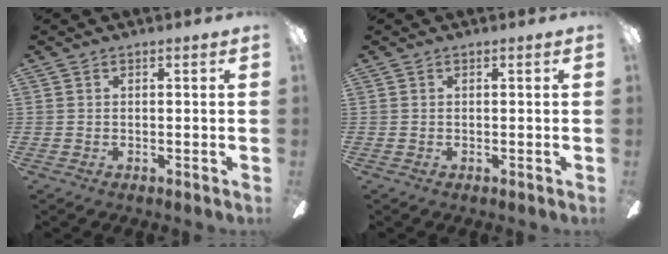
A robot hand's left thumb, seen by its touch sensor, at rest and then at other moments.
{"total": 0.0}